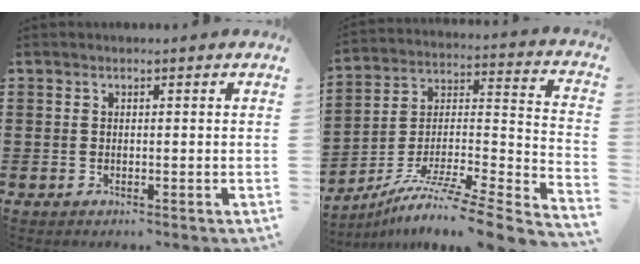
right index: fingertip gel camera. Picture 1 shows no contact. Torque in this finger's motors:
{"motor_torque": [0.66, 0.82, 0.00, 0.03]}